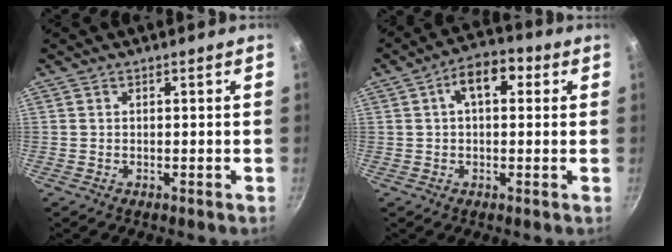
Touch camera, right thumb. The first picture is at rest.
{"total": 7.9, "force": [2.2, 4.6, 6.1], "torque": [-0.070, 0.015, 0.022]}